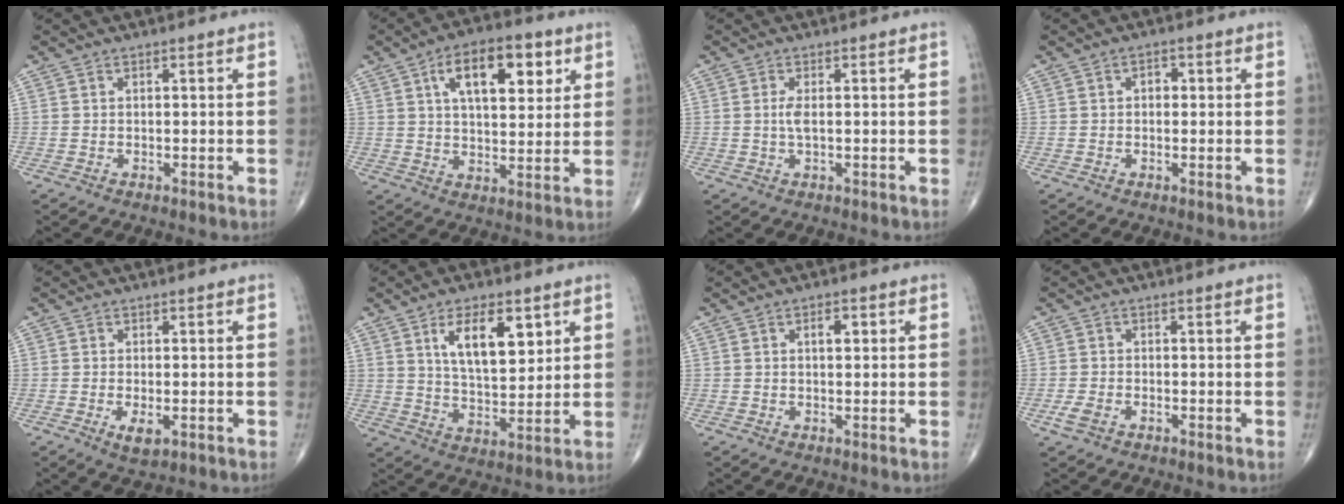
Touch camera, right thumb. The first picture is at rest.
{"total": 14.1, "force": [5.6, 6.8, 11.0], "torque": [-0.141, -0.009, 0.088]}
{"total": 1.9, "force": [0.2, 0.5, 1.9], "torque": [-0.045, -0.001, 0.006]}
{"total": 2.0, "force": [0.3, 1.4, 1.4], "torque": [-0.013, 0.006, 0.002]}
{"total": 3.0, "force": [-0.9, 1.3, 2.5], "torque": [-0.043, -0.006, -0.013]}
{"total": 12.0, "force": [5.1, 5.5, 9.4], "torque": [-0.136, -0.030, 0.096]}
{"total": 2.4, "force": [0.7, 1.2, 2.0], "torque": [-0.026, 0.000, 0.010]}
{"total": 2.5, "force": [-1.2, 1.4, 1.7], "torque": [-0.043, 0.002, -0.024]}